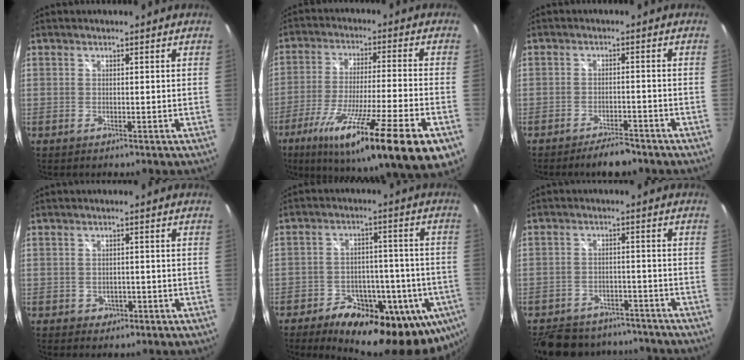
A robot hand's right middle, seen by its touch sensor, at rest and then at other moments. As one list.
[{"total": 24.4, "force": [-12.8, 1.8, 20.6], "torque": [-0.338, -0.071, -0.208]}, {"total": 5.0, "force": [-4.2, 1.4, 2.2], "torque": [-0.052, -0.002, -0.065]}, {"total": 2.9, "force": [-0.8, 2.6, 1.1], "torque": [-0.024, 0.003, -0.001]}, {"total": 22.3, "force": [-12.2, 11.1, 15.0], "torque": [-0.225, -0.014, -0.156]}, {"total": 16.4, "force": [-13.5, 7.4, 5.6], "torque": [-0.136, 0.020, -0.179]}]